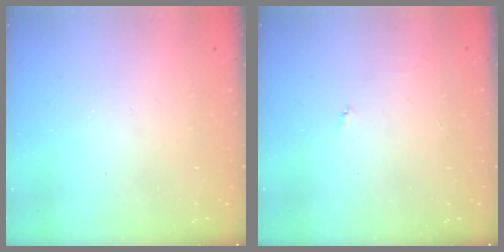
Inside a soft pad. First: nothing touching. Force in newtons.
{"total": 3.6, "press": 3.6, "slide": 0.3}